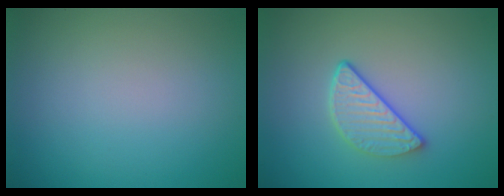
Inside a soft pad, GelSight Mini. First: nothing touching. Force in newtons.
{"total": 3.4, "press": 2.7, "slide": 2.0}